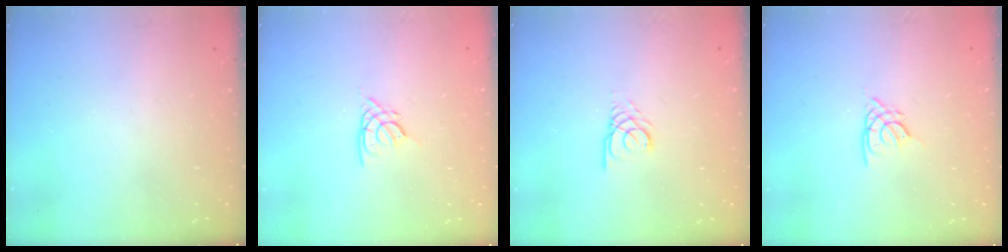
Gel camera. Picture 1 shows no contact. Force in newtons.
{"total": 2.2, "press": 2.1, "slide": 0.5}
{"total": 2.5, "press": 2.5, "slide": 0.2}
{"total": 2.2, "press": 2.1, "slide": 0.5}